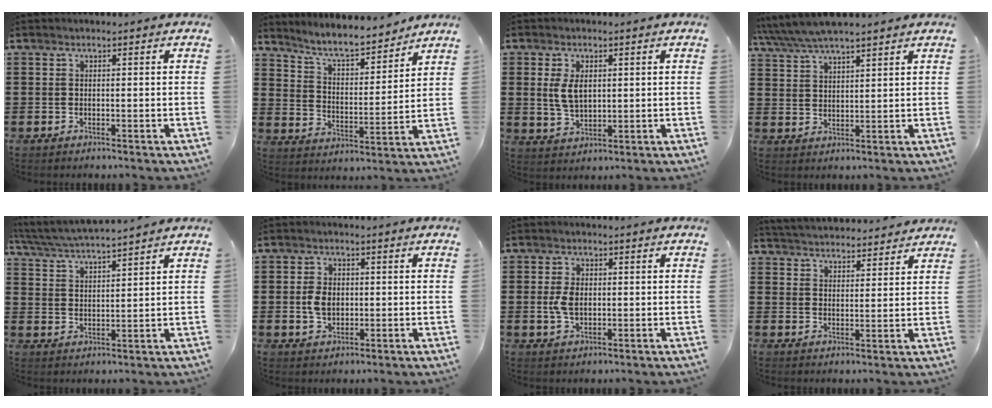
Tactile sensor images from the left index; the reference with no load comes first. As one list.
[{"total": 6.9, "force": [6.4, 0.7, 2.6], "torque": [-0.076, -0.039, 0.110]}, {"total": 4.9, "force": [1.1, 2.8, 3.9], "torque": [-0.083, 0.003, 0.016]}, {"total": 5.3, "force": [4.6, 1.0, 2.4], "torque": [-0.061, -0.013, 0.083]}, {"total": 4.6, "force": [4.4, -0.3, 1.3], "torque": [-0.043, -0.022, 0.075]}, {"total": 4.1, "force": [0.0, 2.7, 3.0], "torque": [-0.070, 0.007, -0.003]}, {"total": 4.0, "force": [0.2, 2.4, 3.2], "torque": [-0.079, 0.001, -0.002]}, {"total": 4.0, "force": [4.0, 0.3, -0.1], "torque": [-0.014, -0.018, 0.072]}]